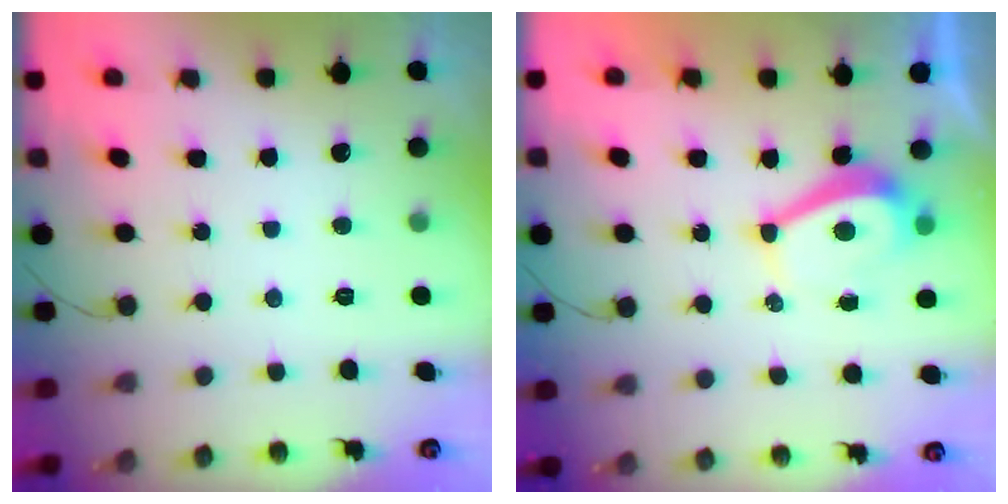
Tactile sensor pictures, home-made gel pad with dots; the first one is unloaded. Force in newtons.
{"total": 4.9, "press": 4.9, "slide": 0.3}